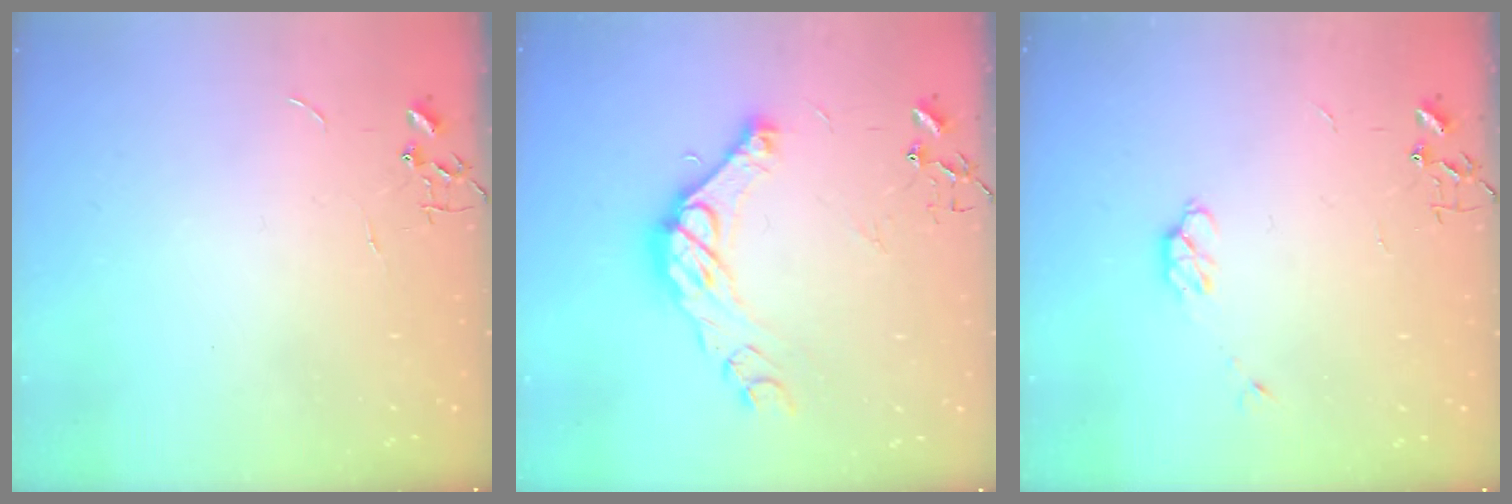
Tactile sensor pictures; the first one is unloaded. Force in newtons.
{"total": 14.2, "press": 14.2, "slide": 1.2}
{"total": 5.1, "press": 5.0, "slide": 1.0}